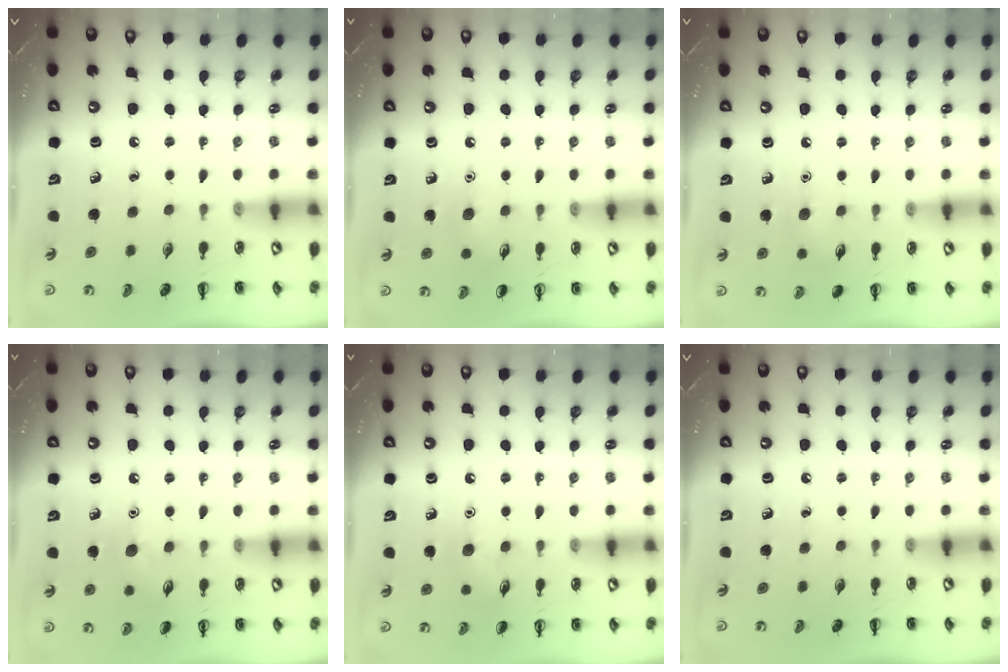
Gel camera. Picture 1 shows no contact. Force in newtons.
{"total": 5.8, "press": 5.6, "slide": 1.4}
{"total": 5.9, "press": 5.7, "slide": 1.4}
{"total": 7.5, "press": 7.3, "slide": 1.6}
{"total": 6.3, "press": 6.3, "slide": 0.7}
{"total": 0.0}